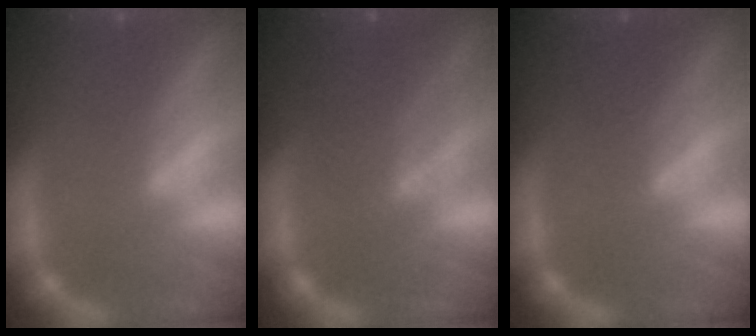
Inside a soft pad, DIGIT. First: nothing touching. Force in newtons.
{"total": 5.1}
{"total": 2.0}